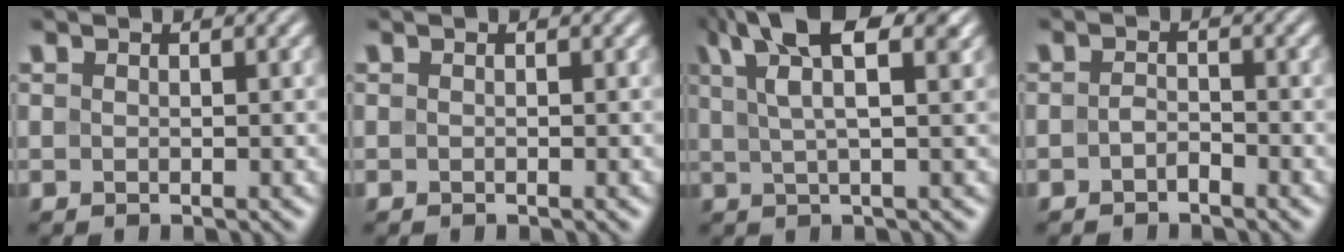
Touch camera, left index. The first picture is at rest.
{"total": 0.0}
{"total": 9.5, "force": [5.2, 3.1, 7.4], "torque": [-0.115, 0.034, 0.070]}
{"total": 1.1, "force": [-0.8, 0.5, 0.7], "torque": [-0.014, 0.004, -0.017]}